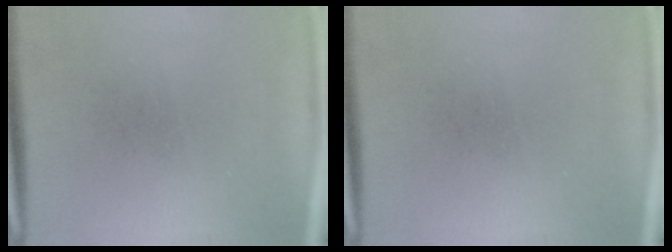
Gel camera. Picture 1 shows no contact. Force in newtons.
{"total": 0.0}